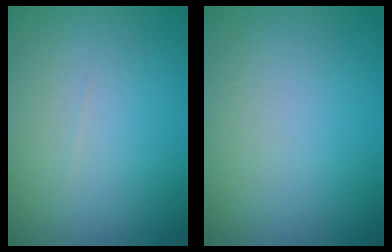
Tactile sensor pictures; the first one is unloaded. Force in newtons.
{"total": 0.0}